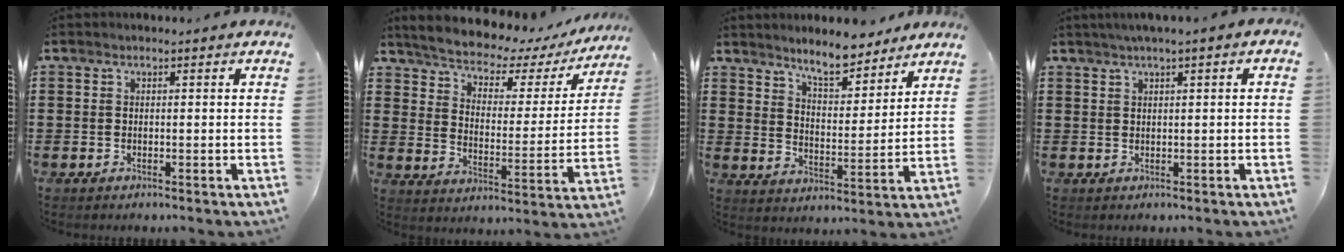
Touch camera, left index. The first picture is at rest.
{"total": 4.9, "force": [4.7, 0.9, 1.2], "torque": [-0.053, -0.038, 0.073]}
{"total": 6.7, "force": [6.3, 1.1, 2.1], "torque": [-0.047, -0.034, 0.112]}
{"total": 1.2, "force": [0.5, -0.1, 1.1], "torque": [-0.019, -0.002, 0.010]}